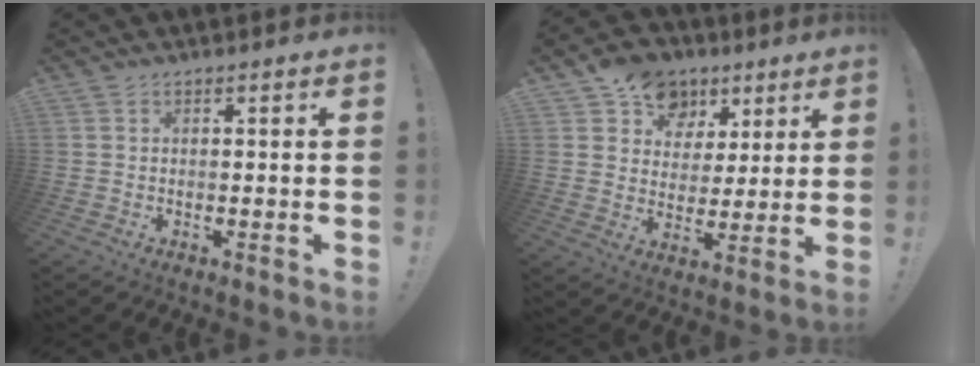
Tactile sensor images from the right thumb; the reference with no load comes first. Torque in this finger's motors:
{"motor_torque": [0.16, 2.19, 0.26, -0.18, 0.00]}